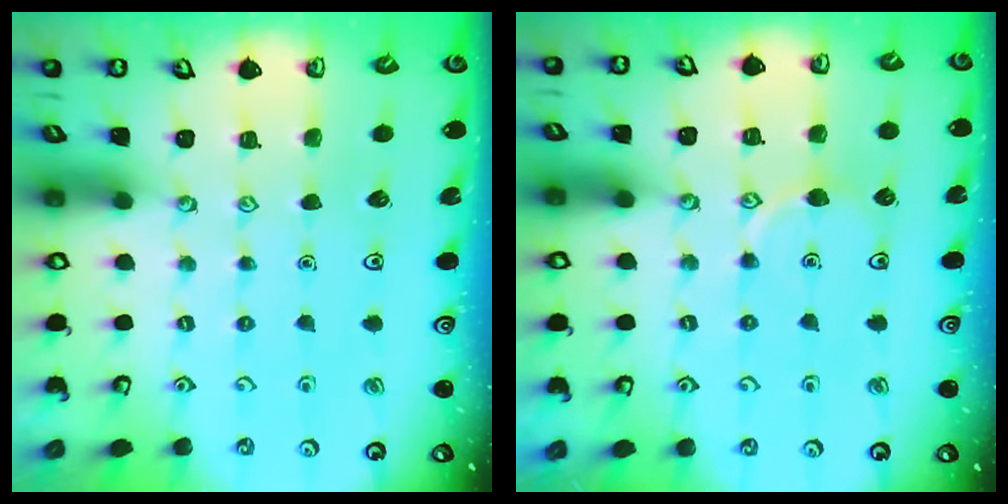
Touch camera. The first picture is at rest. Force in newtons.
{"total": 5.9, "press": 5.9, "slide": 0.3}